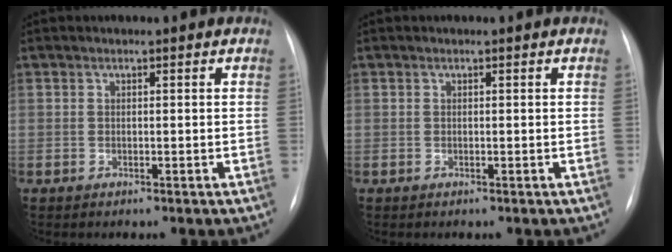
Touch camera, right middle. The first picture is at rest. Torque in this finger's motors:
{"motor_torque": [-0.08, -0.03, -0.02, 0.00]}